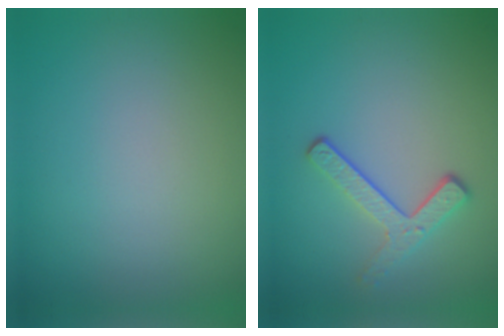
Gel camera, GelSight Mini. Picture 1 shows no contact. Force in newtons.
{"total": 2.9, "press": 2.3, "slide": 1.7}